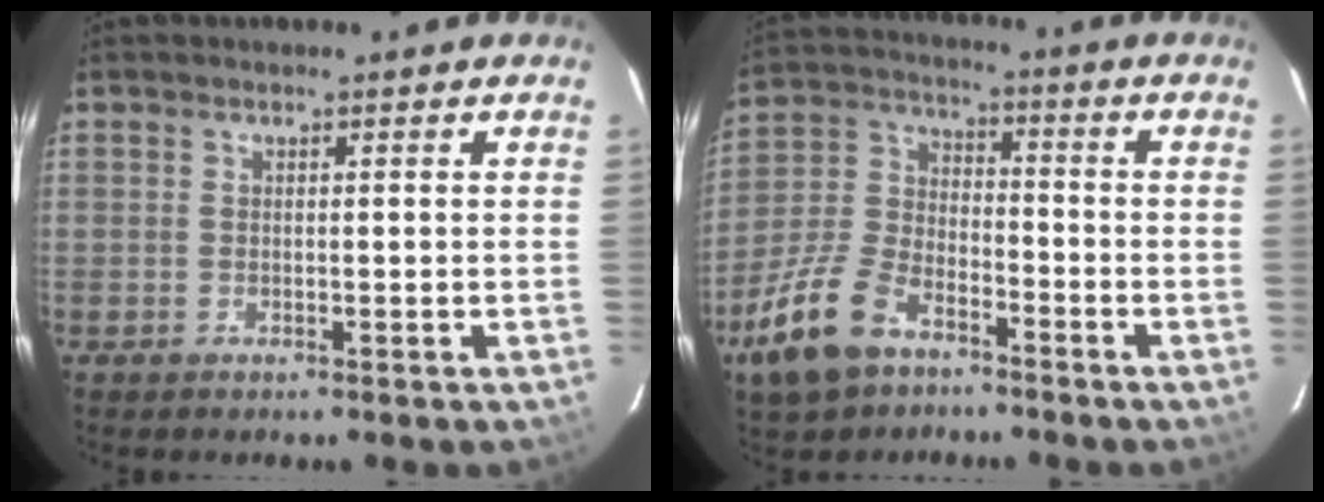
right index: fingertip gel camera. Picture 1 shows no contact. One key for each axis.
{"total": 13.6, "fx": -8.5, "fy": 7.1, "fz": 7.8, "tx": -0.187, "ty": 0.004, "tz": -0.159}